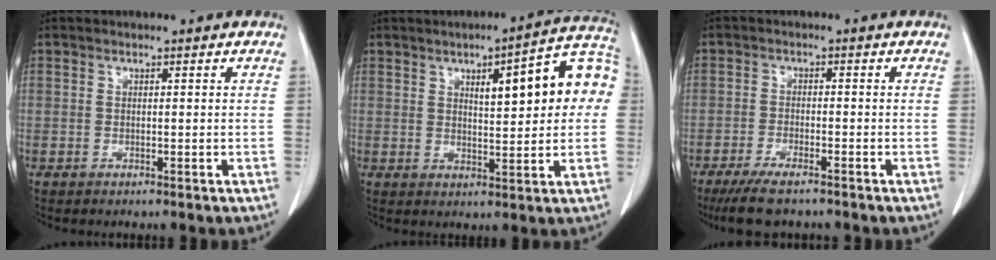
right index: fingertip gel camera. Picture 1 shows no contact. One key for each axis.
{"total": 13.1, "fx": 2.9, "fy": 3.2, "fz": 12.4, "tx": -0.162, "ty": 0.036, "tz": 0.037}
{"total": 6.5, "fx": -5.2, "fy": 1.1, "fz": 3.7, "tx": -0.068, "ty": -0.016, "tz": -0.089}